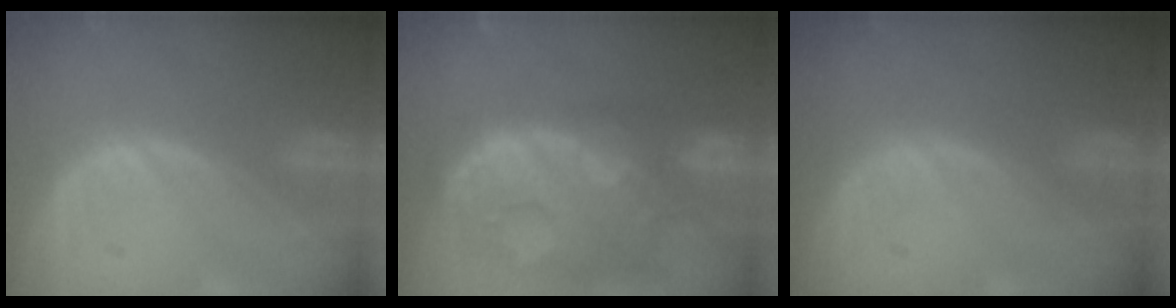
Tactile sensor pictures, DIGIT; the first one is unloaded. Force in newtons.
{"total": 14.3, "press": 11.6, "slide": 8.4}
{"total": 0.0}